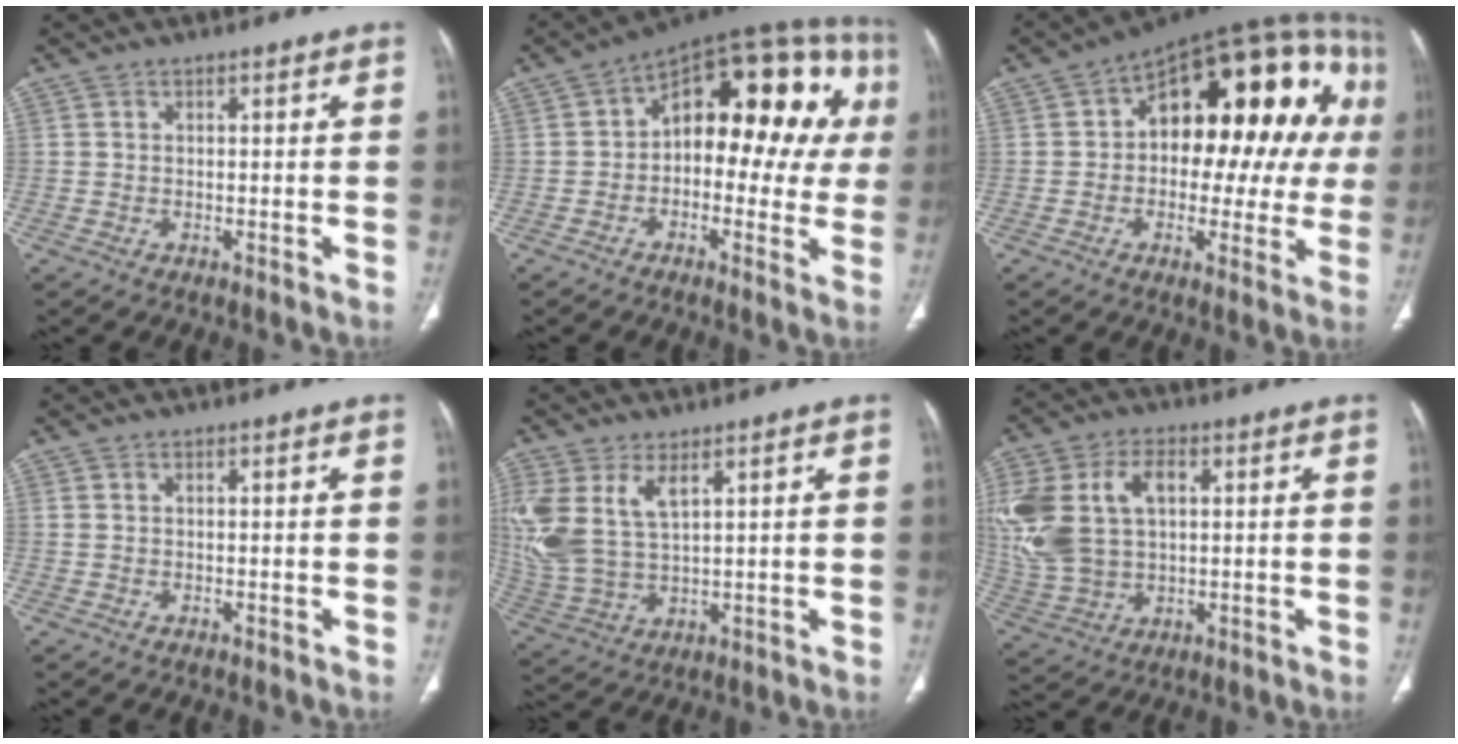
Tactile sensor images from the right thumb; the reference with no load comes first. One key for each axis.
{"total": 21.8, "fx": 2.5, "fy": 12.0, "fz": 18.1, "tx": -0.185, "ty": 0.043, "tz": 0.020}
{"total": 27.0, "fx": 3.9, "fy": 14.5, "fz": 22.4, "tx": -0.256, "ty": 0.044, "tz": 0.050}
{"total": 0.5, "fx": 0.2, "fy": 0.4, "fz": 0.4, "tx": -0.011, "ty": 0.011, "tz": 0.007}
{"total": 13.0, "fx": 5.1, "fy": 6.7, "fz": 9.9, "tx": -0.234, "ty": -0.012, "tz": 0.119}
{"total": 18.2, "fx": 3.6, "fy": 11.9, "fz": 13.3, "tx": -0.310, "ty": 0.009, "tz": 0.078}